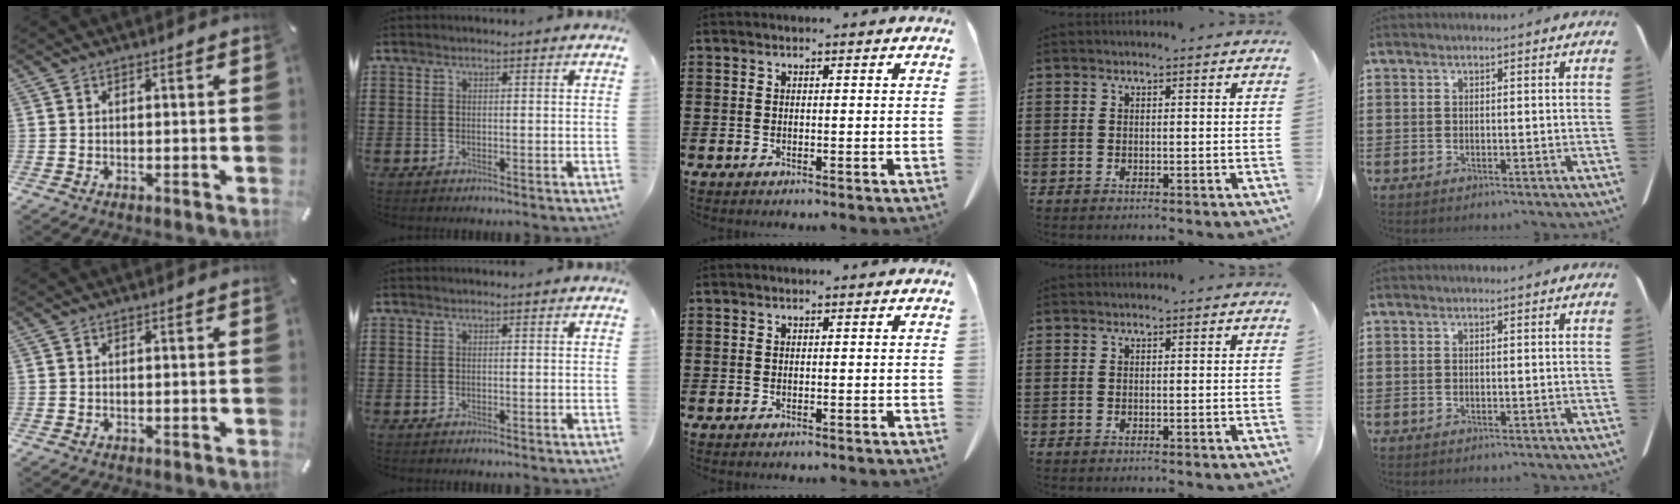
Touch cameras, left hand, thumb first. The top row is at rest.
{}